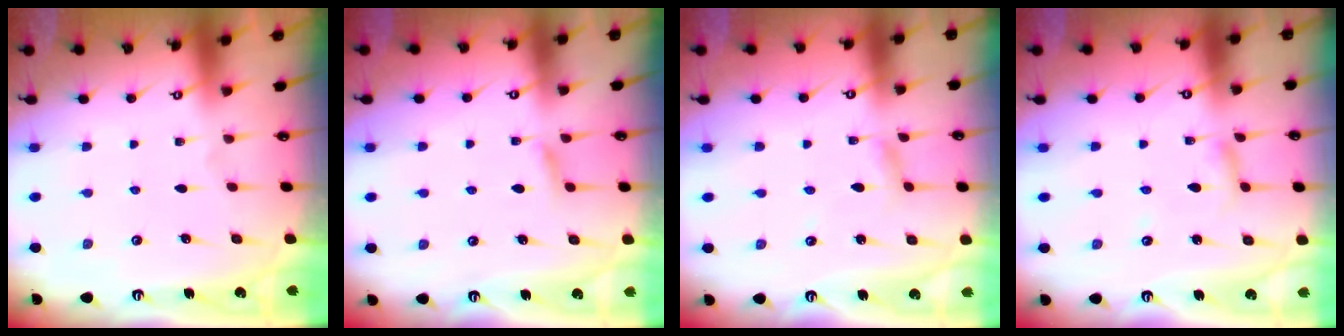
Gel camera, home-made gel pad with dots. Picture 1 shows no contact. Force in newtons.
{"total": 4.3, "press": 4.3, "slide": 0.6}
{"total": 2.6, "press": 2.6, "slide": 0.2}
{"total": 2.7, "press": 2.7, "slide": 0.2}